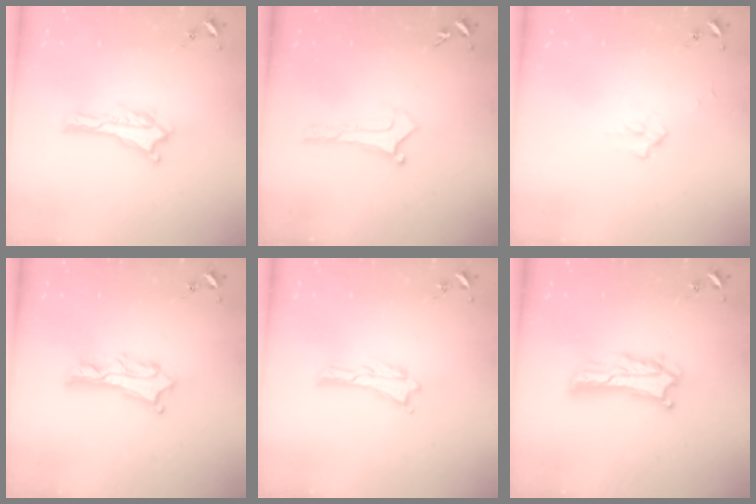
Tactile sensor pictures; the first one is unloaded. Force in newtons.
{"total": 0.0}
{"total": 2.2, "press": 2.2, "slide": 0.3}
{"total": 2.6, "press": 2.6, "slide": 0.3}
{"total": 0.0}
{"total": 5.1, "press": 5.1, "slide": 0.5}